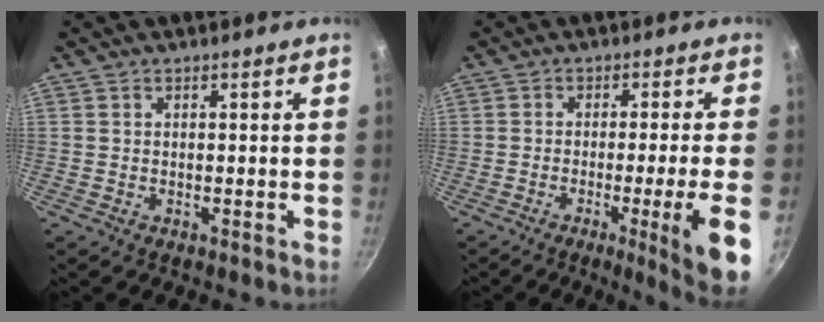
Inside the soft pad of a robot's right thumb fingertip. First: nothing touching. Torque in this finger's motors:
{"motor_torque": [0.07, 0.88, -0.03, -0.22, 0.19]}